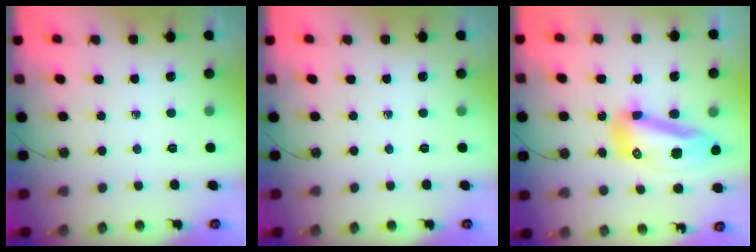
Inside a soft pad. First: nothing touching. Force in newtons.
{"total": 0.0}
{"total": 14.5, "press": 14.4, "slide": 1.8}